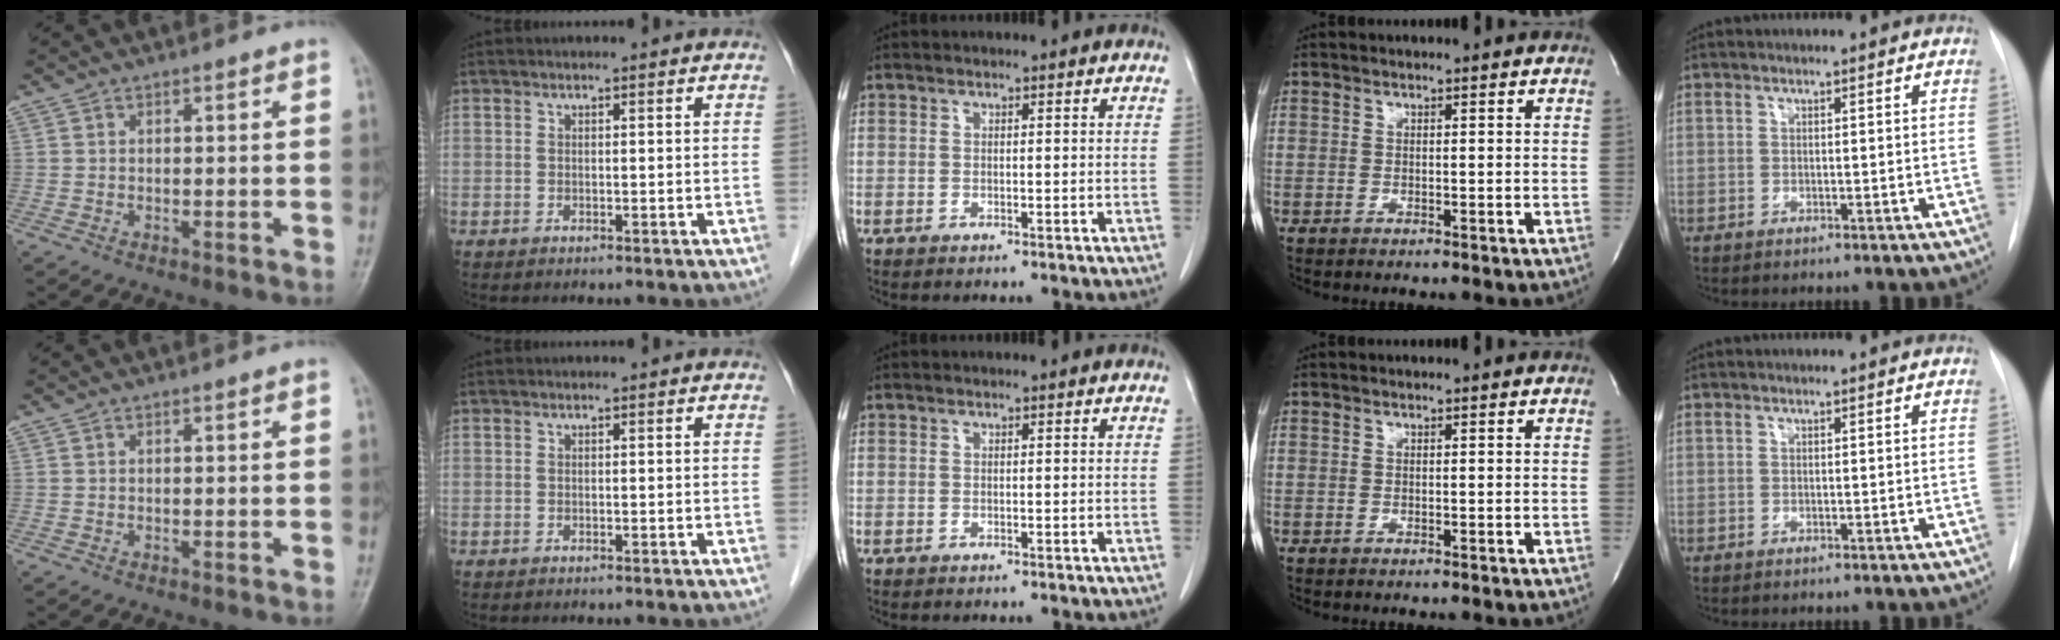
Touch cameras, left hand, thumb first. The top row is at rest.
{}